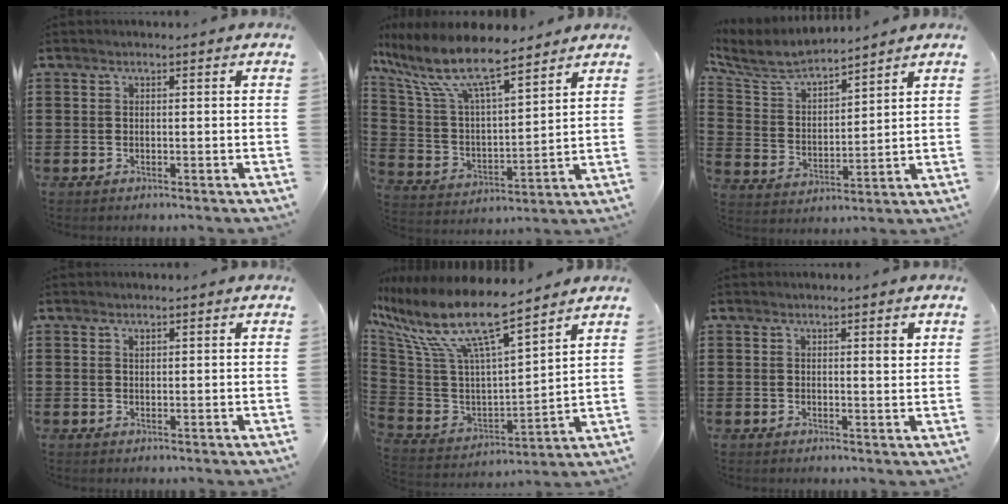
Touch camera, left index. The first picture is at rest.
{"total": 10.9, "force": [8.5, 2.1, 6.5], "torque": [-0.166, -0.045, 0.141]}
{"total": 6.6, "force": [6.0, 1.2, 2.5], "torque": [-0.078, -0.032, 0.102]}
{"total": 0.7, "force": [0.5, 0.4, 0.3], "torque": [-0.007, 0.001, 0.009]}
{"total": 12.9, "force": [8.7, 2.9, 9.1], "torque": [-0.214, -0.058, 0.145]}
{"total": 2.0, "force": [0.9, 0.5, 1.7], "torque": [-0.020, -0.004, 0.012]}